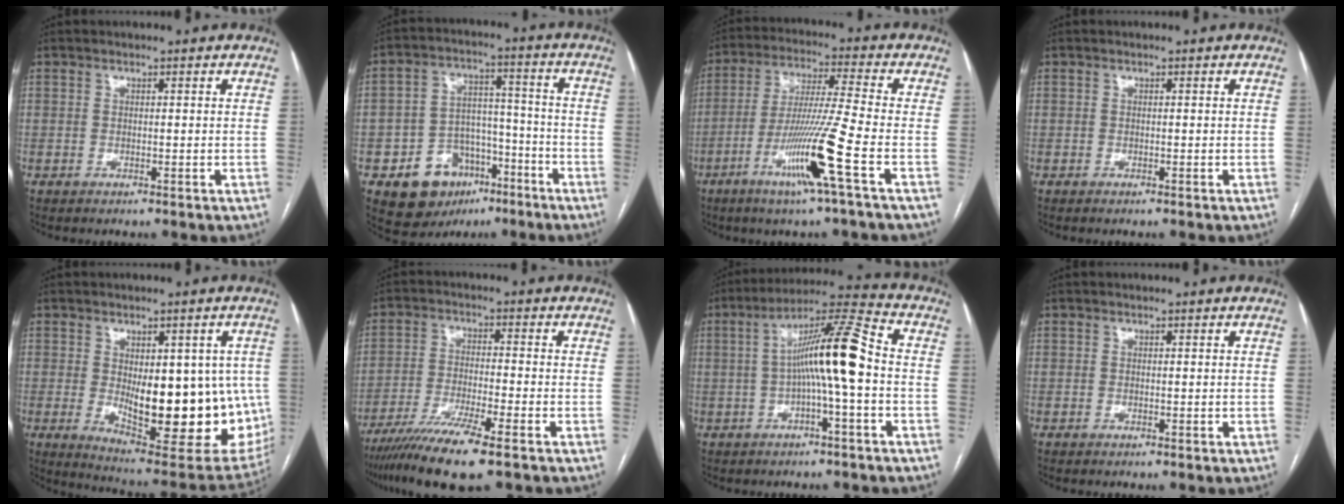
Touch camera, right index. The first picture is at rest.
{"total": 11.9, "force": [-6.4, 8.5, 5.2], "torque": [-0.081, 0.033, -0.093]}
{"total": 12.7, "force": [-5.3, -2.0, 11.4], "torque": [-0.222, -0.020, -0.103]}
{"total": 0.0}
{"total": 20.0, "force": [-1.5, 7.9, 18.3], "torque": [-0.196, -0.002, 0.008]}
{"total": 11.0, "force": [-7.7, -0.2, 7.9], "torque": [-0.143, -0.028, -0.132]}
{"total": 11.4, "force": [-0.8, -0.2, 11.3], "torque": [-0.195, 0.024, -0.019]}
{"total": 0.0}